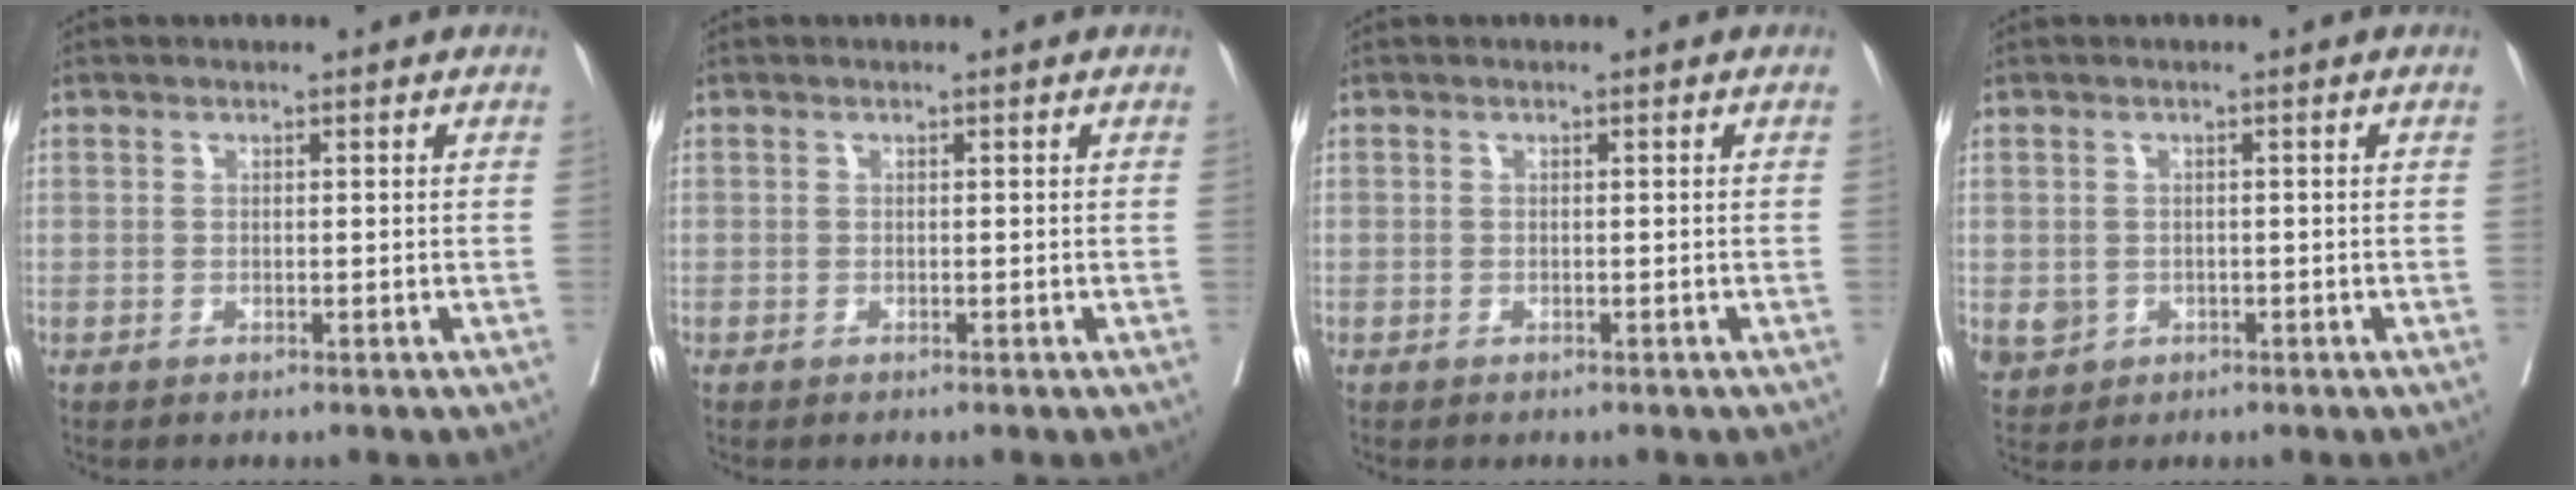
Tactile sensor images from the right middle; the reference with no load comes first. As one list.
[{"total": 0.0}, {"total": 0.0}, {"total": 3.2, "force": [-0.8, 3.0, 0.8], "torque": [-0.014, 0.001, -0.003]}]